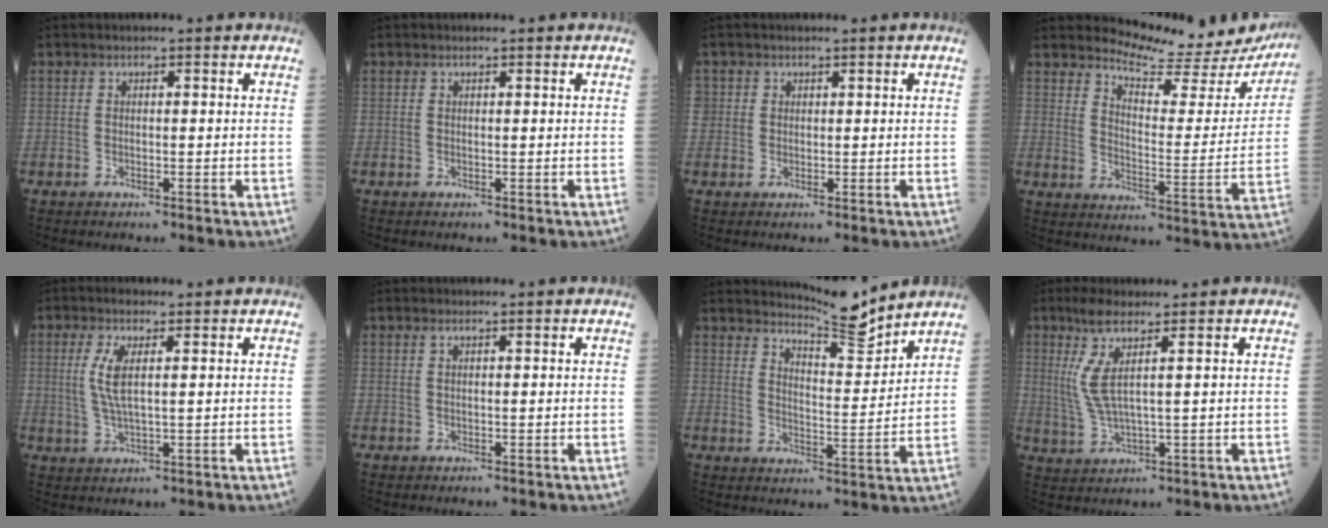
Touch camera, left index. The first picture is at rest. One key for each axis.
{"total": 0.0}
{"total": 1.7, "fx": 0.6, "fy": 1.5, "fz": 0.2, "tx": 0.011, "ty": 0.004, "tz": 0.009}
{"total": 16.9, "fx": 16.4, "fy": 2.4, "fz": 3.3, "tx": -0.035, "ty": -0.083, "tz": 0.192}
{"total": 4.9, "fx": 1.2, "fy": 0.9, "fz": 4.6, "tx": -0.109, "ty": 0.000, "tz": 0.026}
{"total": 0.7, "fx": 0.5, "fy": -0.1, "fz": 0.5, "tx": -0.015, "ty": 0.004, "tz": 0.013}
{"total": 7.1, "fx": 7.0, "fy": -0.6, "fz": 0.8, "tx": -0.027, "ty": -0.029, "tz": 0.113}
{"total": 6.0, "fx": 2.4, "fy": 0.0, "fz": 5.4, "tx": -0.127, "ty": -0.004, "tz": 0.055}